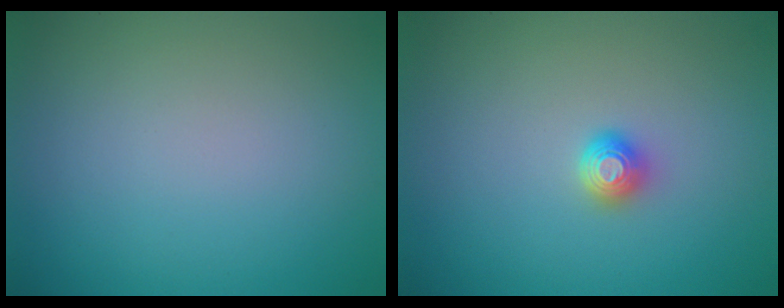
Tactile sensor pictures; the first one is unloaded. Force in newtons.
{"total": 1.4, "press": 1.2, "slide": 0.7}